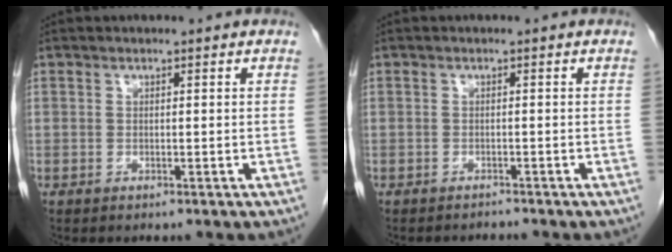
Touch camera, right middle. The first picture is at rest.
{"total": 1.0, "force": [-1.0, 0.0, -0.3], "torque": [0.002, -0.006, -0.014]}